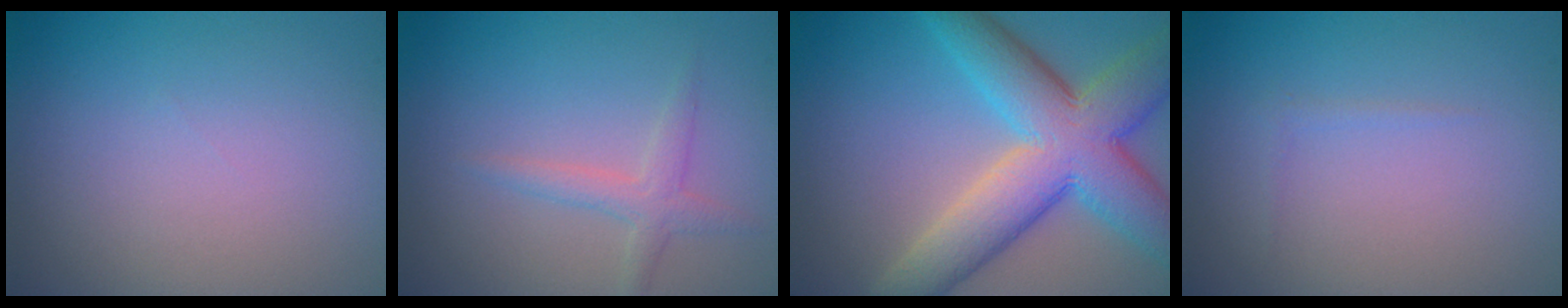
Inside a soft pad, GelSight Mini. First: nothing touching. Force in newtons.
{"total": 1.9, "press": 1.9, "slide": 0.0}
{"total": 10.3, "press": 10.3, "slide": 0.1}
{"total": 0.5, "press": 0.5, "slide": 0.1}